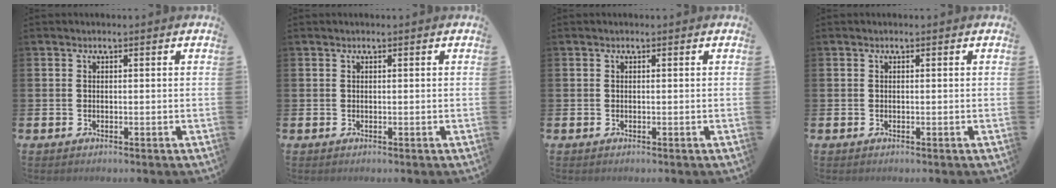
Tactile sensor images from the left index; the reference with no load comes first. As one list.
[{"total": 0.0}, {"total": 0.0}, {"total": 0.0}]